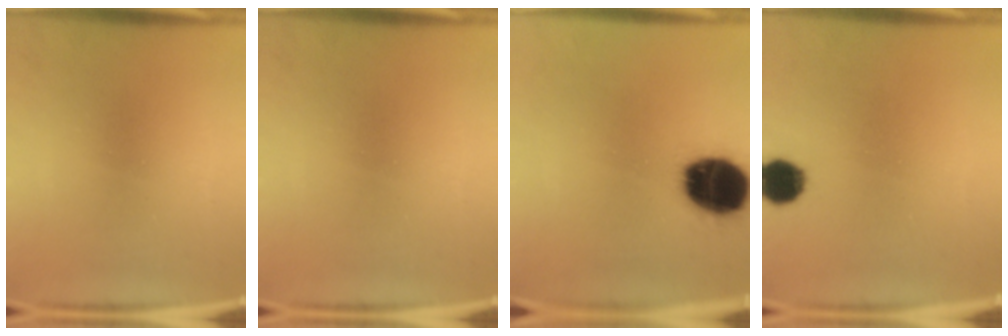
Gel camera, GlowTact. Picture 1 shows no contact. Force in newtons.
{"total": 0.0}
{"total": 19.5}
{"total": 6.5}